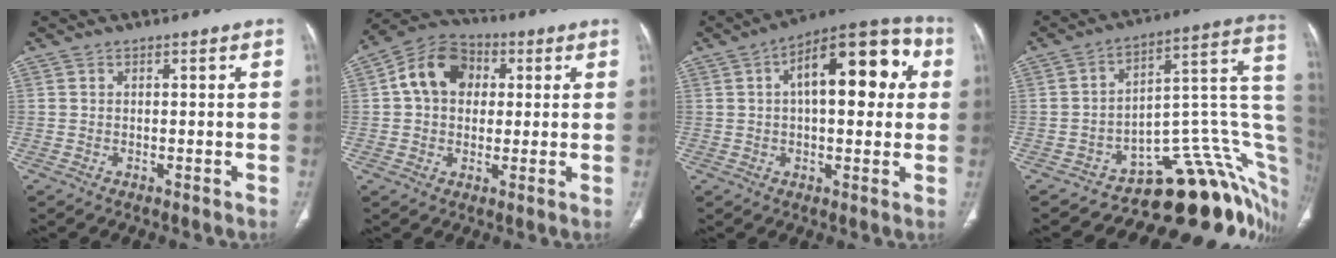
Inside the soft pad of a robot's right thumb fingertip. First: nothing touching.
{"total": 11.6, "force": [2.3, 9.0, 6.9], "torque": [-0.097, 0.019, 0.027]}
{"total": 18.2, "force": [4.1, 8.3, 15.6], "torque": [-0.188, 0.031, 0.050]}
{"total": 17.9, "force": [-9.2, 8.5, 12.8], "torque": [-0.054, 0.132, -0.117]}